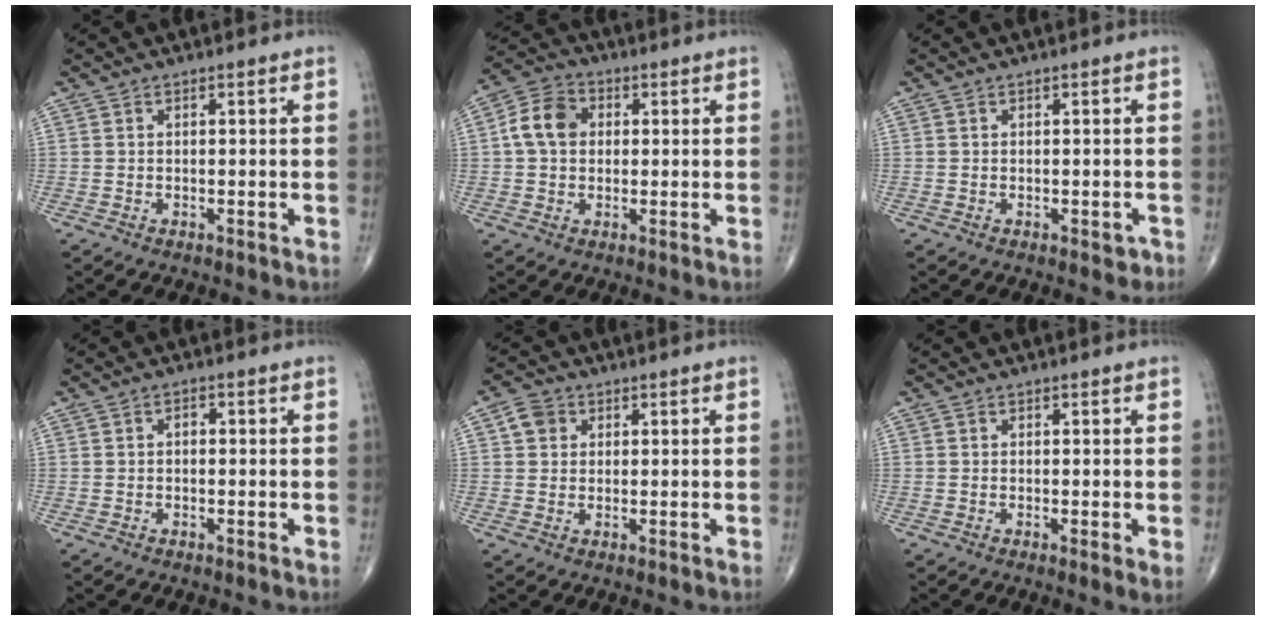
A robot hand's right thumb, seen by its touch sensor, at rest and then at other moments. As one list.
[{"total": 7.9, "force": [0.9, 6.1, 4.9], "torque": [-0.081, 0.018, 0.008]}, {"total": 1.5, "force": [-0.6, 1.0, 0.9], "torque": [-0.002, 0.001, -0.007]}, {"total": 1.2, "force": [0.0, 0.8, 0.9], "torque": [-0.007, 0.005, -0.005]}, {"total": 3.8, "force": [1.2, 3.2, 1.6], "torque": [-0.014, 0.003, 0.019]}, {"total": 1.6, "force": [-0.1, 0.3, 1.6], "torque": [-0.031, -0.007, -0.004]}]